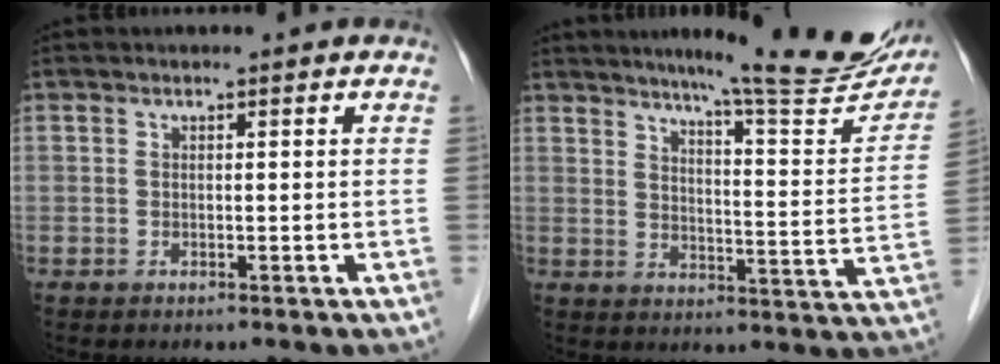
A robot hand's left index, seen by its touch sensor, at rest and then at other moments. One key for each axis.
{"total": 19.7, "fx": 16.7, "fy": 1.3, "fz": 10.4, "tx": -0.126, "ty": -0.048, "tz": 0.207}